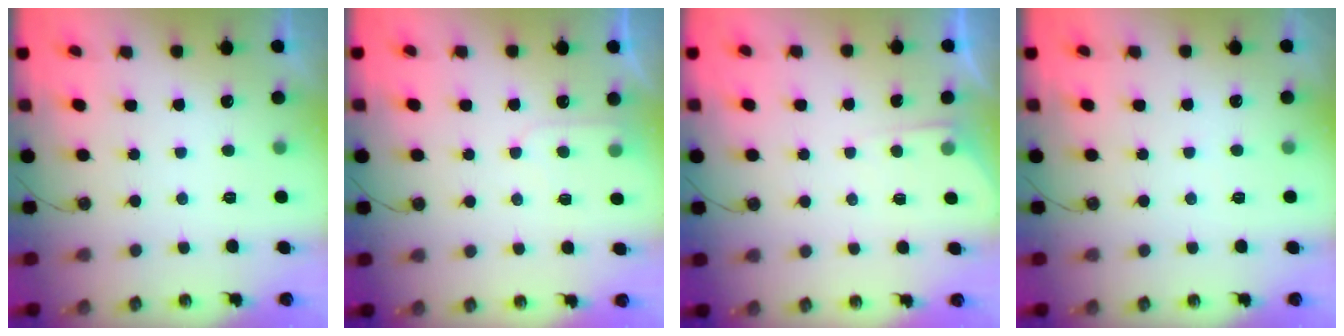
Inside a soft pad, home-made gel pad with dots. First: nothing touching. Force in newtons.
{"total": 5.6, "press": 5.5, "slide": 0.7}
{"total": 2.7, "press": 2.7, "slide": 0.4}
{"total": 2.4, "press": 2.3, "slide": 0.4}